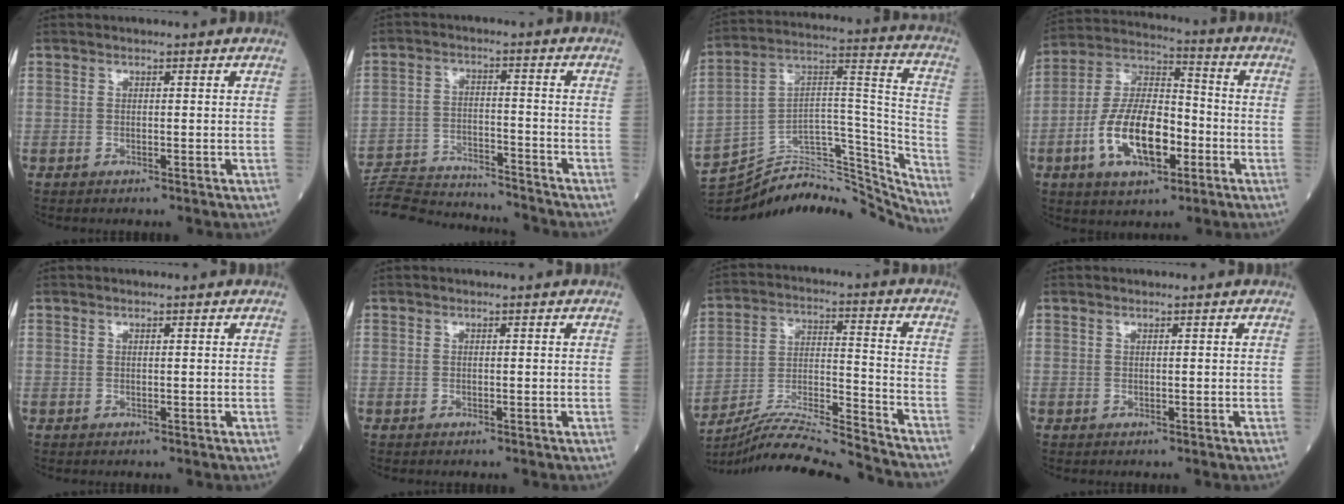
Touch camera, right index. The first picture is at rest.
{"total": 16.4, "force": [-15.9, 0.9, 3.7], "torque": [-0.069, 0.002, -0.243]}
{"total": 28.1, "force": [-26.8, 4.0, 7.6], "torque": [-0.098, 0.038, -0.395]}
{"total": 14.3, "force": [-4.6, 6.3, 12.0], "torque": [-0.240, 0.012, -0.079]}
{"total": 0.0}
{"total": 0.0}
{"total": 19.1, "force": [-18.2, -1.2, 5.6], "torque": [-0.116, -0.007, -0.299]}
{"total": 0.0}